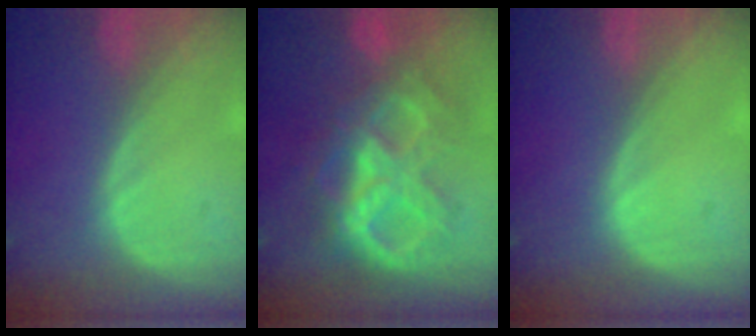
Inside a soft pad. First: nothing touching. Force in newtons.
{"total": 10.5, "press": 10.5, "slide": 1.2}
{"total": 0.0}